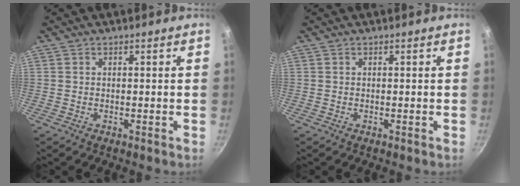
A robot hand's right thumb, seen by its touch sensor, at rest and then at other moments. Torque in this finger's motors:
{"motor_torque": [0.00, 0.00, 0.00, 0.00, 0.00]}